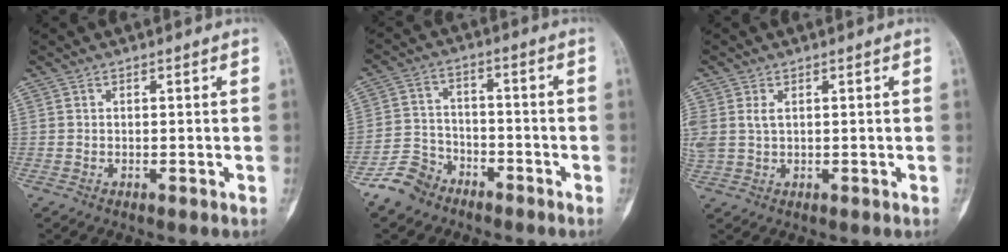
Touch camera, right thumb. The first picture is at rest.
{"total": 7.4, "force": [-5.5, 4.7, 1.5], "torque": [-0.015, 0.036, -0.113]}
{"total": 4.5, "force": [1.2, 2.9, 3.3], "torque": [-0.090, 0.010, 0.033]}